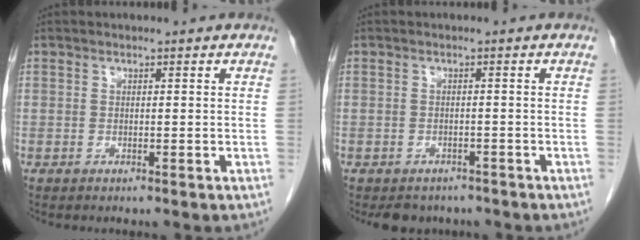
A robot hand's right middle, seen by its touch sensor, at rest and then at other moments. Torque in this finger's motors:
{"motor_torque": [0.04, -0.02, 0.00, 0.01]}